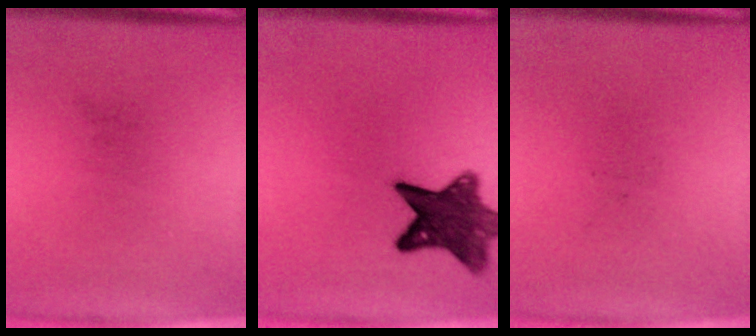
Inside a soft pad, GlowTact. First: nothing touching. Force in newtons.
{"total": 10.5}
{"total": 0.0}